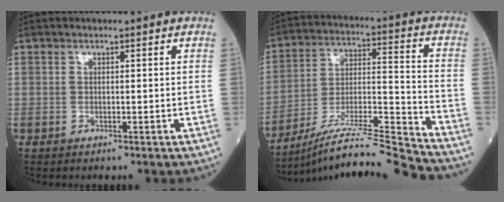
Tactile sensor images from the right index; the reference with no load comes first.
{"total": 17.5, "force": [-16.4, -2.7, 5.6], "torque": [-0.092, 0.009, -0.284]}